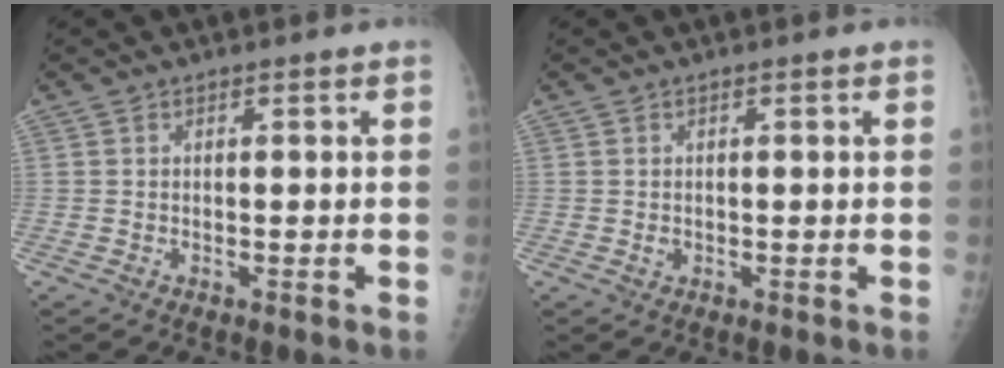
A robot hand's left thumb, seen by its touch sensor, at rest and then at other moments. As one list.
[{"total": 1.0, "force": [-0.1, 0.8, 0.5], "torque": [-0.004, 0.001, -0.001]}]